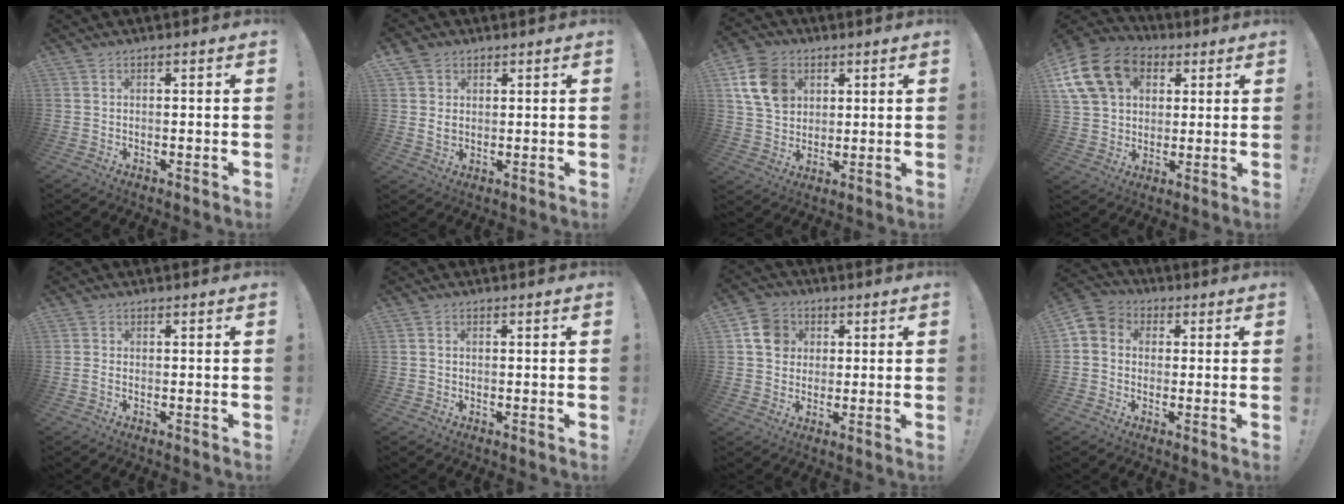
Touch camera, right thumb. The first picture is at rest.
{"total": 4.9, "force": [1.8, 3.9, 2.4], "torque": [-0.028, -0.003, 0.033]}
{"total": 14.2, "force": [5.1, 11.1, 7.3], "torque": [-0.113, -0.011, 0.104]}
{"total": 18.6, "force": [6.7, 14.2, 9.9], "torque": [-0.161, -0.015, 0.135]}
{"total": 1.0, "force": [-0.3, 0.5, 0.8], "torque": [-0.007, -0.002, -0.006]}
{"total": 0.6, "force": [-0.2, 0.6, 0.2], "torque": [-0.007, 0.005, -0.002]}
{"total": 9.5, "force": [2.6, 8.4, 3.4], "torque": [-0.038, -0.006, 0.053]}
{"total": 5.8, "force": [-0.7, 5.3, 2.3], "torque": [-0.035, 0.013, -0.011]}